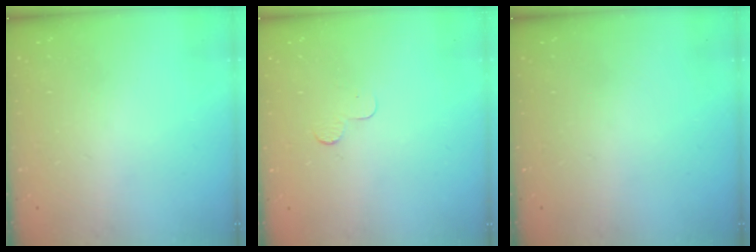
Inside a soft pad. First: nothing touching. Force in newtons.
{"total": 2.3, "press": 2.3, "slide": 0.2}
{"total": 0.0}